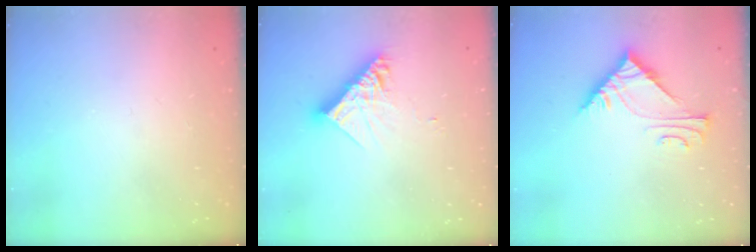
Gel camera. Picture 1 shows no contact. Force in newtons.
{"total": 12.1, "press": 12.0, "slide": 1.1}
{"total": 7.3, "press": 7.3, "slide": 0.5}